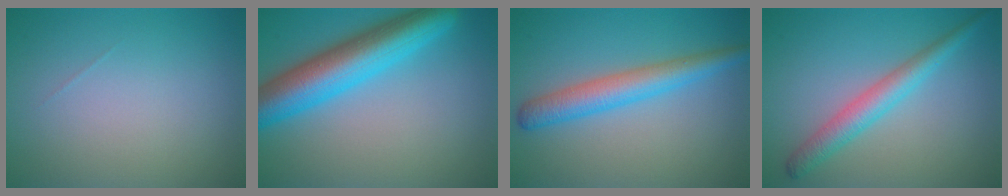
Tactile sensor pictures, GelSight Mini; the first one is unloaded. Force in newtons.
{"total": 8.4, "press": 8.4, "slide": 0.2}
{"total": 4.2, "press": 4.2, "slide": 0.1}
{"total": 3.3, "press": 3.3, "slide": 0.1}